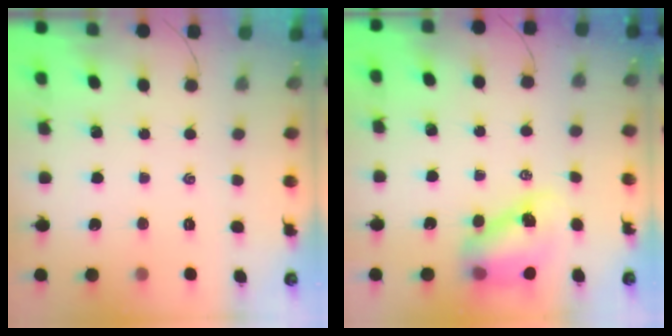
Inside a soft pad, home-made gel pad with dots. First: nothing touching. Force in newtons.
{"total": 8.6, "press": 8.4, "slide": 2.0}